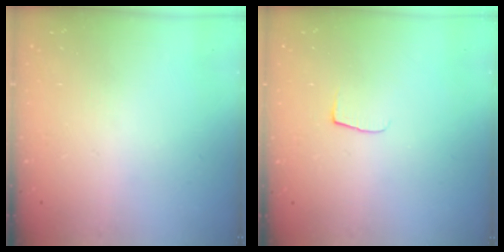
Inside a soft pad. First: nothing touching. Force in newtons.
{"total": 4.2, "press": 4.1, "slide": 0.5}